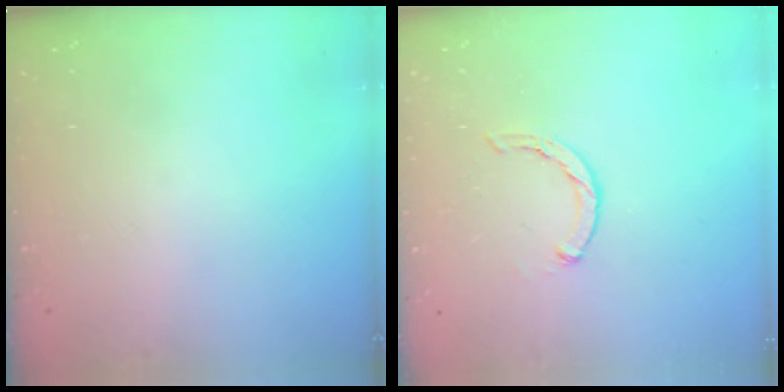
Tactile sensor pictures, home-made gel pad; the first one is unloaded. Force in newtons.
{"total": 1.1, "press": 1.1, "slide": 0.2}